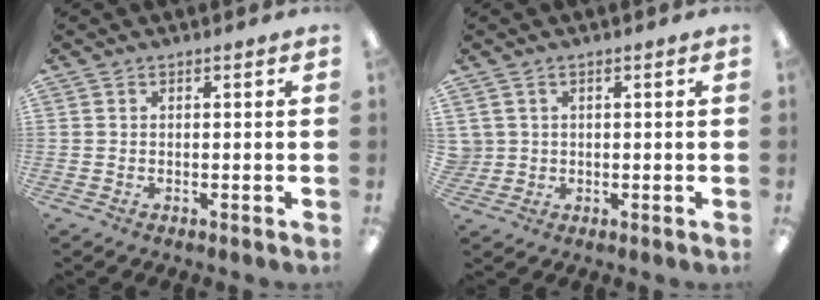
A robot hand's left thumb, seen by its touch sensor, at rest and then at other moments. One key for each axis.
{"total": 2.3, "fx": 0.8, "fy": 2.1, "fz": 0.1, "tx": -0.009, "ty": 0.001, "tz": 0.014}